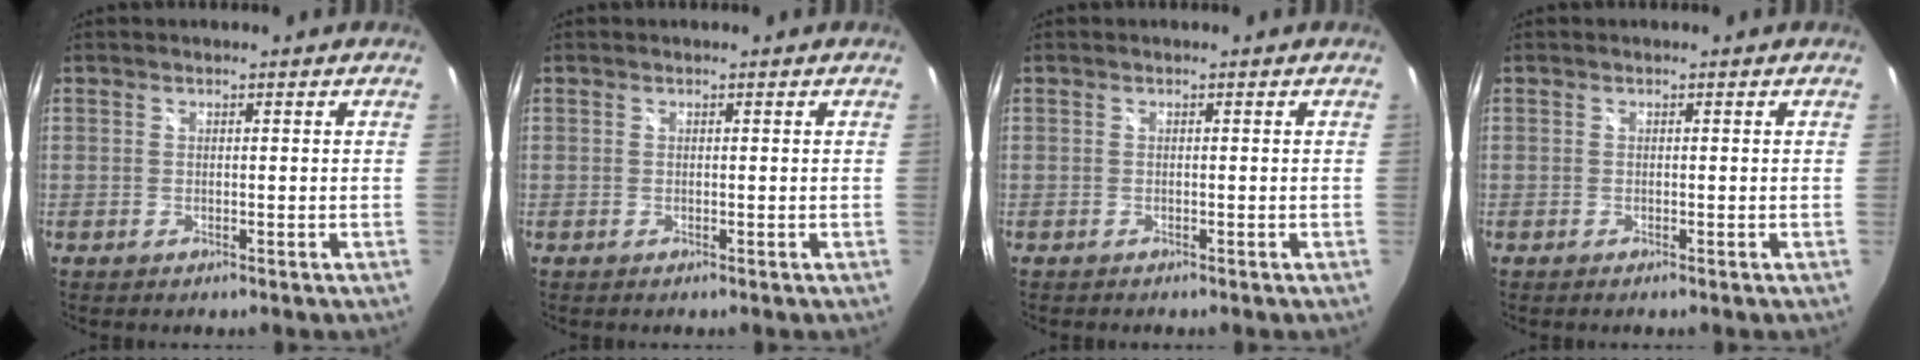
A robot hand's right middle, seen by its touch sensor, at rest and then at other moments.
{"total": 0.0}
{"total": 0.0}
{"total": 0.0}